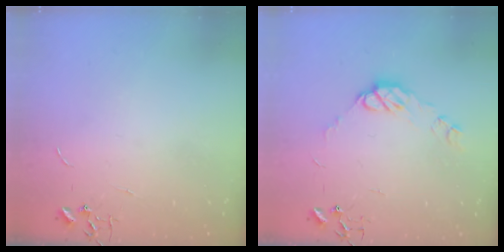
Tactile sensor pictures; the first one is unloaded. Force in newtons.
{"total": 8.5, "press": 8.5, "slide": 0.5}